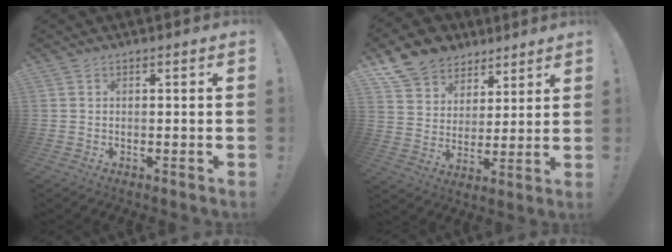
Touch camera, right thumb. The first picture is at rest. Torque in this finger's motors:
{"motor_torque": [-0.30, 1.44, 0.20, 0.07, 0.02]}